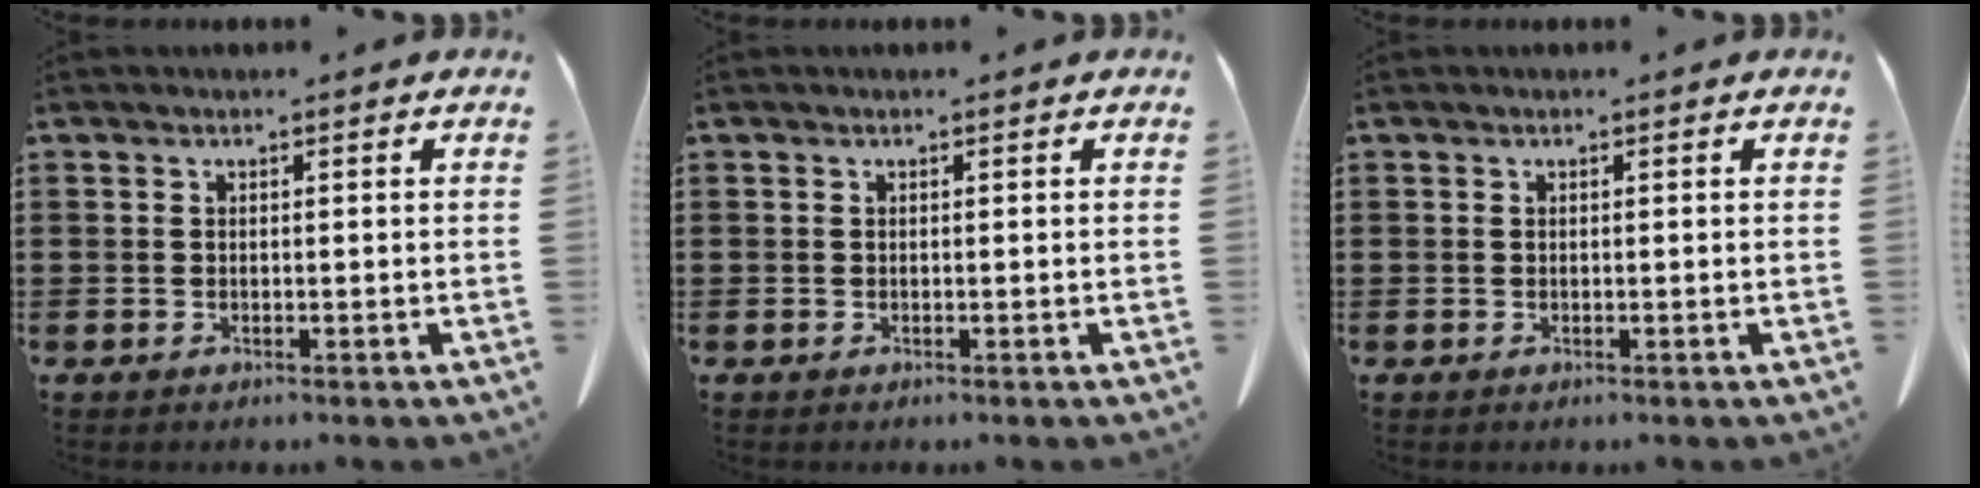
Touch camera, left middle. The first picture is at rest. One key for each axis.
{"total": 0.0}
{"total": 0.0}